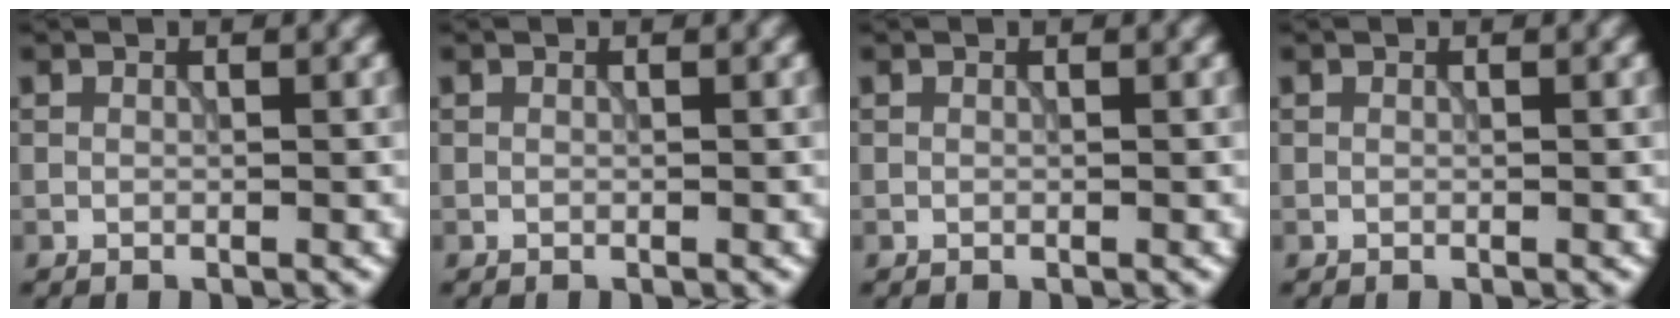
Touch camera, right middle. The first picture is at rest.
{"total": 0.0}
{"total": 0.0}
{"total": 0.0}